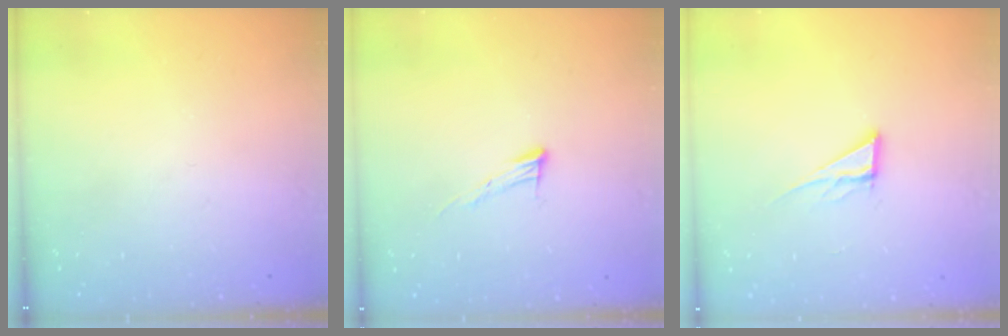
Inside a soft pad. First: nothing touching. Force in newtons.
{"total": 6.4, "press": 6.4, "slide": 0.4}
{"total": 6.1, "press": 6.1, "slide": 0.3}